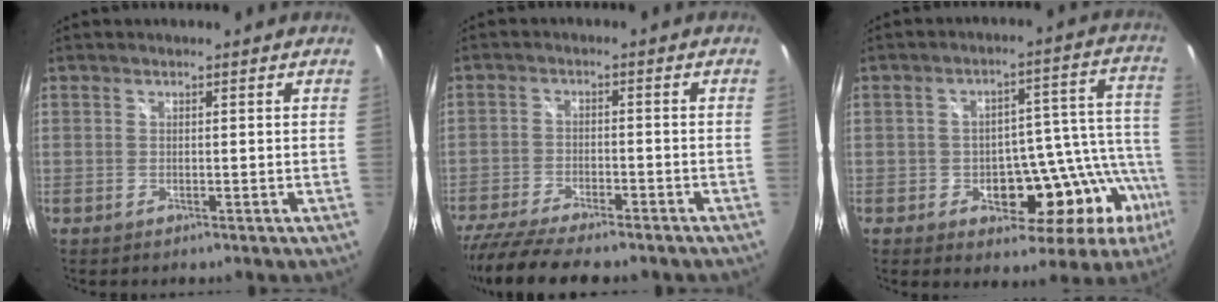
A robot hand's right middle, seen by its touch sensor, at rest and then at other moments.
{"total": 14.1, "force": [-11.8, 3.2, 7.1], "torque": [-0.153, -0.042, -0.192]}
{"total": 17.5, "force": [-7.8, 9.9, 12.2], "torque": [-0.145, 0.011, -0.095]}